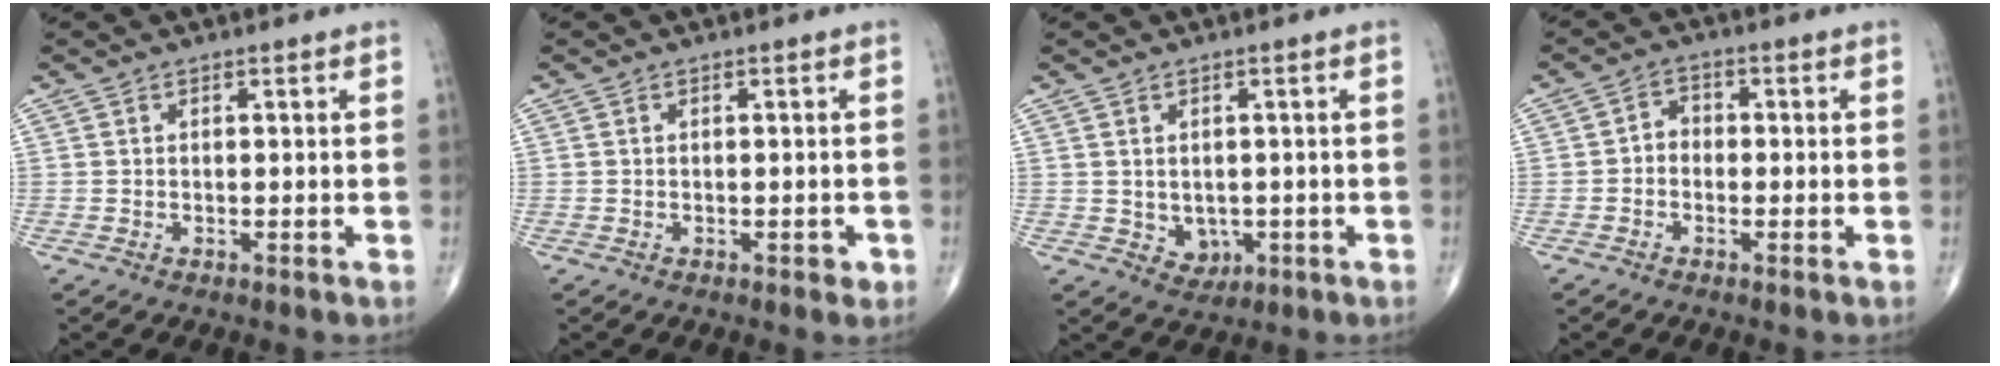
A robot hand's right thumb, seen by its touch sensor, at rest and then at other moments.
{"total": 1.5, "force": [-0.6, 0.8, 1.1], "torque": [-0.012, 0.000, -0.006]}
{"total": 3.6, "force": [-0.5, 3.0, 1.9], "torque": [-0.009, 0.000, 0.003]}
{"total": 2.8, "force": [-0.8, 2.3, 1.4], "torque": [-0.005, 0.016, -0.027]}